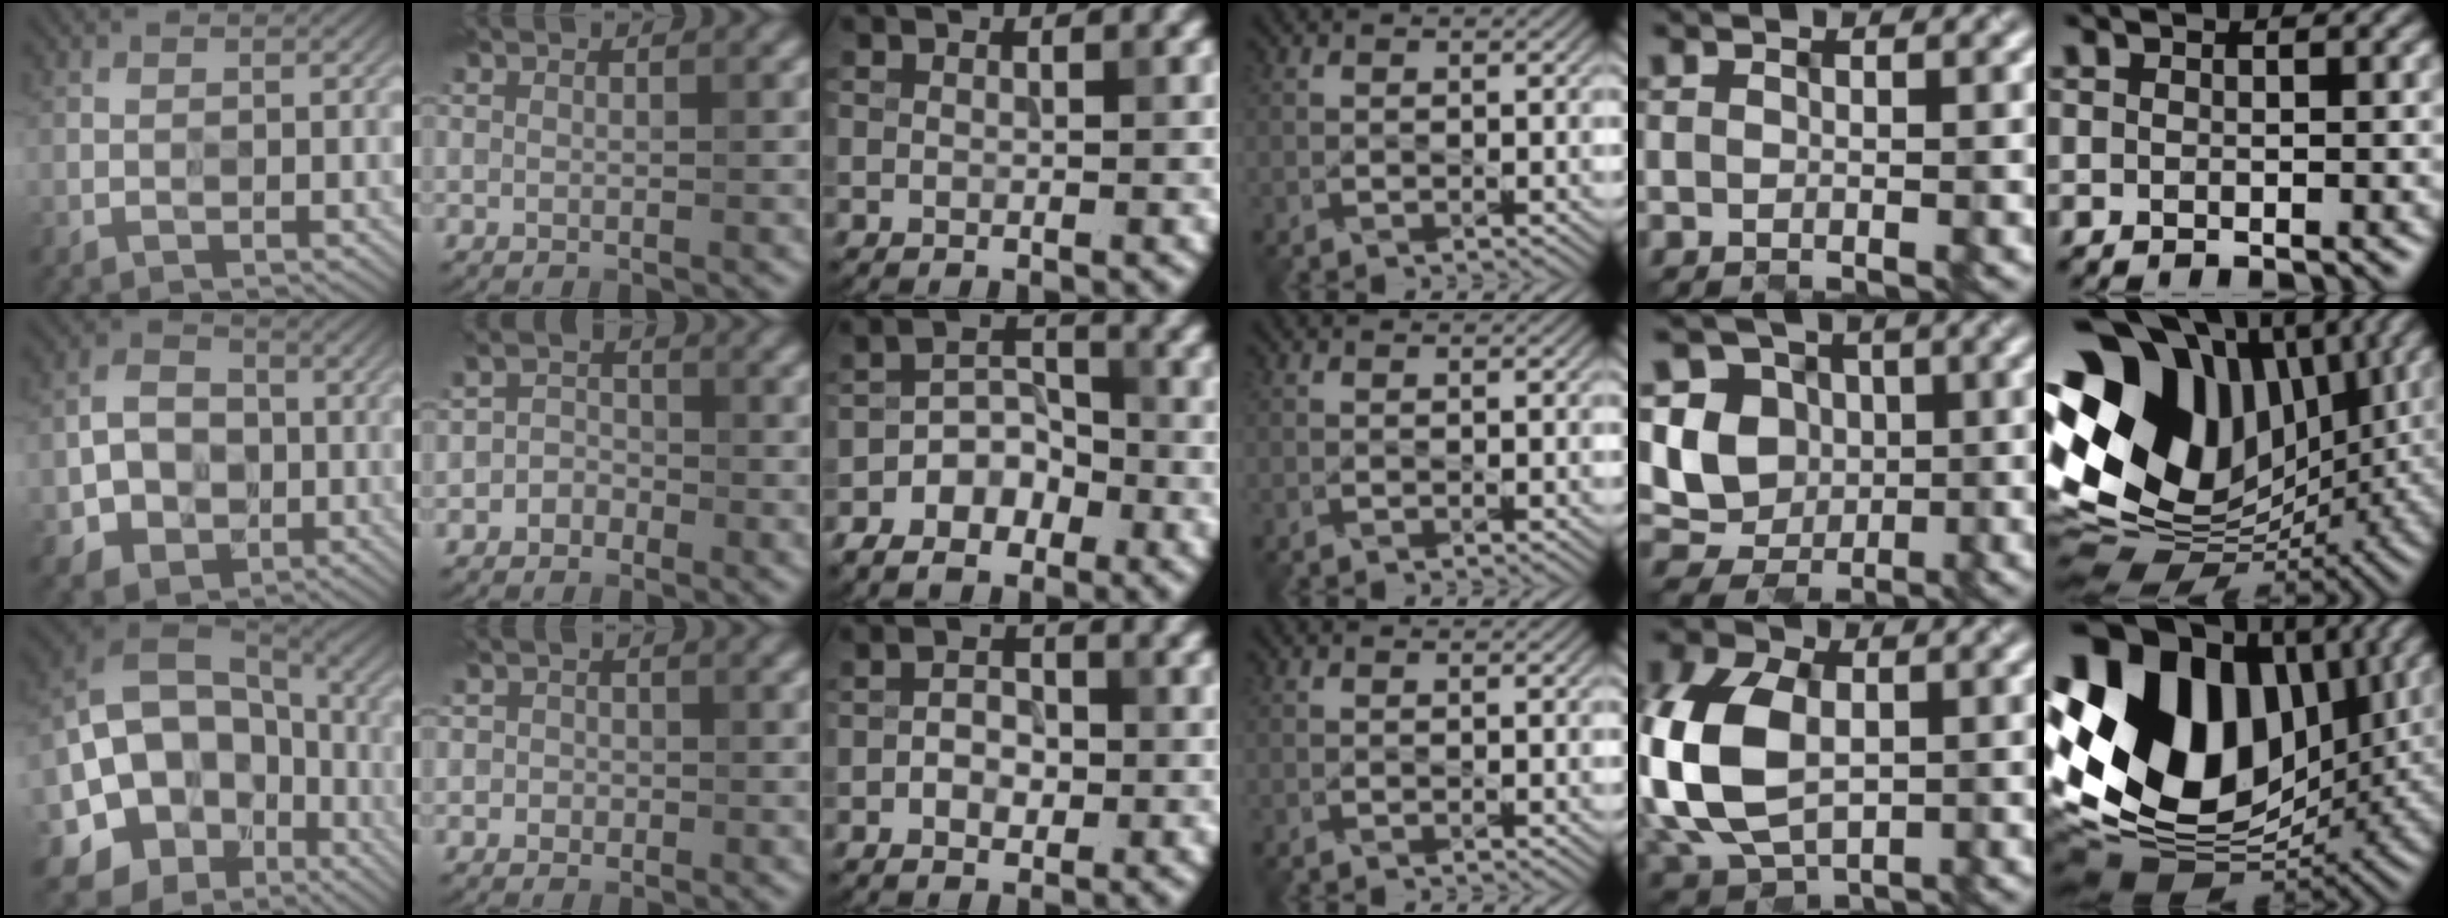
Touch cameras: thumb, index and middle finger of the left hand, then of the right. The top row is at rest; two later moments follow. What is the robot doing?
{"motion": "wipe", "object": "mirror"}